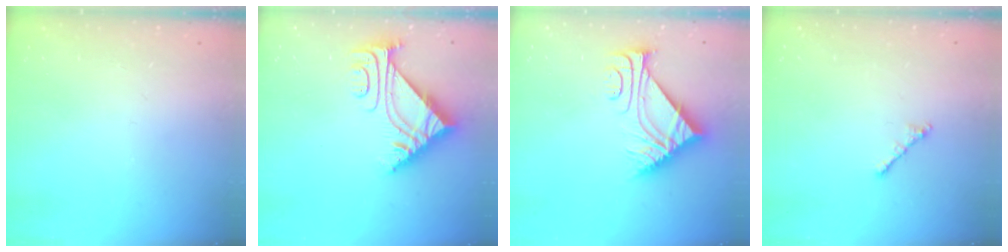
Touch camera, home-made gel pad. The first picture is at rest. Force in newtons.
{"total": 7.5, "press": 7.4, "slide": 0.8}
{"total": 8.7, "press": 8.7, "slide": 0.1}
{"total": 1.0, "press": 0.9, "slide": 0.4}